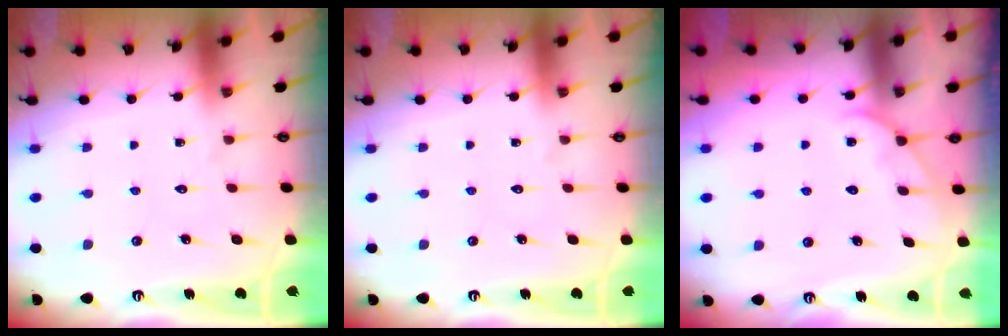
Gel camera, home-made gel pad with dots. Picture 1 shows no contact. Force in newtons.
{"total": 0.0}
{"total": 3.2, "press": 3.2, "slide": 0.2}